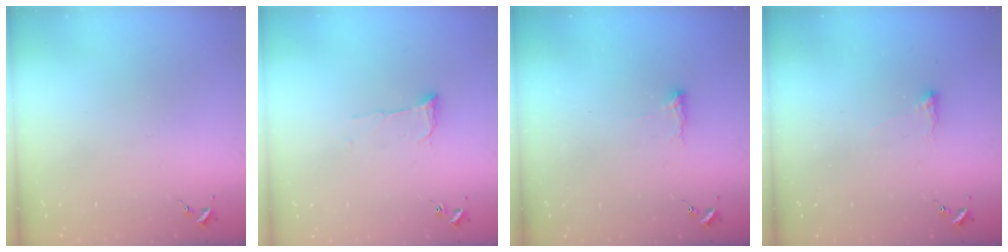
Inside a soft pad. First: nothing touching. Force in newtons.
{"total": 5.9, "press": 5.9, "slide": 0.8}
{"total": 5.5, "press": 5.4, "slide": 0.9}
{"total": 3.6, "press": 3.6, "slide": 0.6}